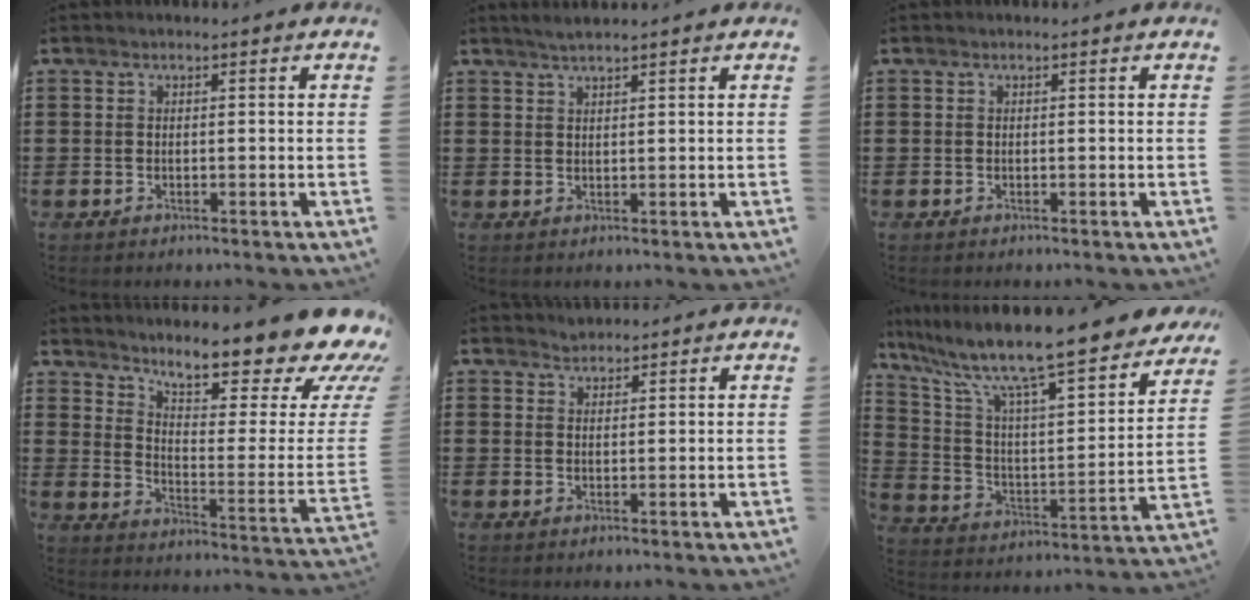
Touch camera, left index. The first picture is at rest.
{"total": 1.7, "force": [1.5, -0.1, 0.8], "torque": [-0.017, 0.002, 0.029]}
{"total": 0.0}
{"total": 14.0, "force": [11.6, 2.5, 7.4], "torque": [-0.119, -0.099, 0.192]}
{"total": 1.6, "force": [1.6, 0.3, -0.2], "torque": [0.001, 0.002, 0.033]}
{"total": 12.0, "force": [10.1, 0.6, 6.5], "torque": [-0.159, -0.081, 0.163]}